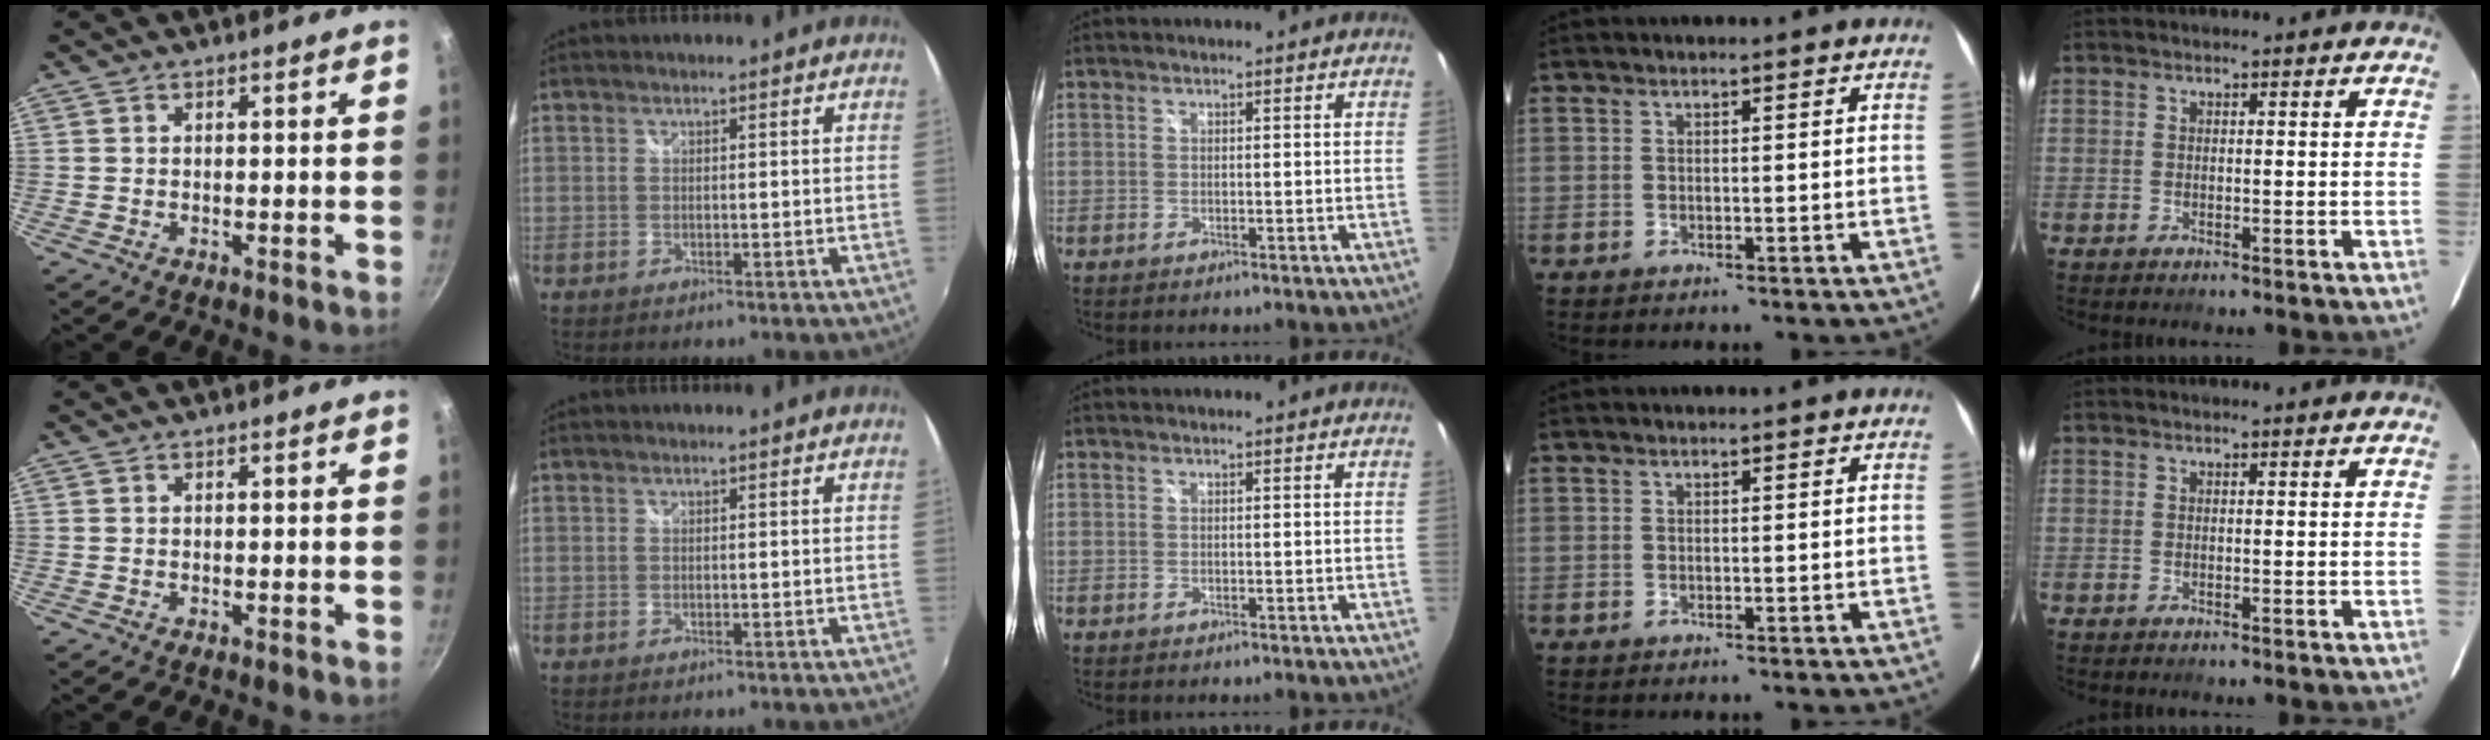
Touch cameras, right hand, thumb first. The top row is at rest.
{}